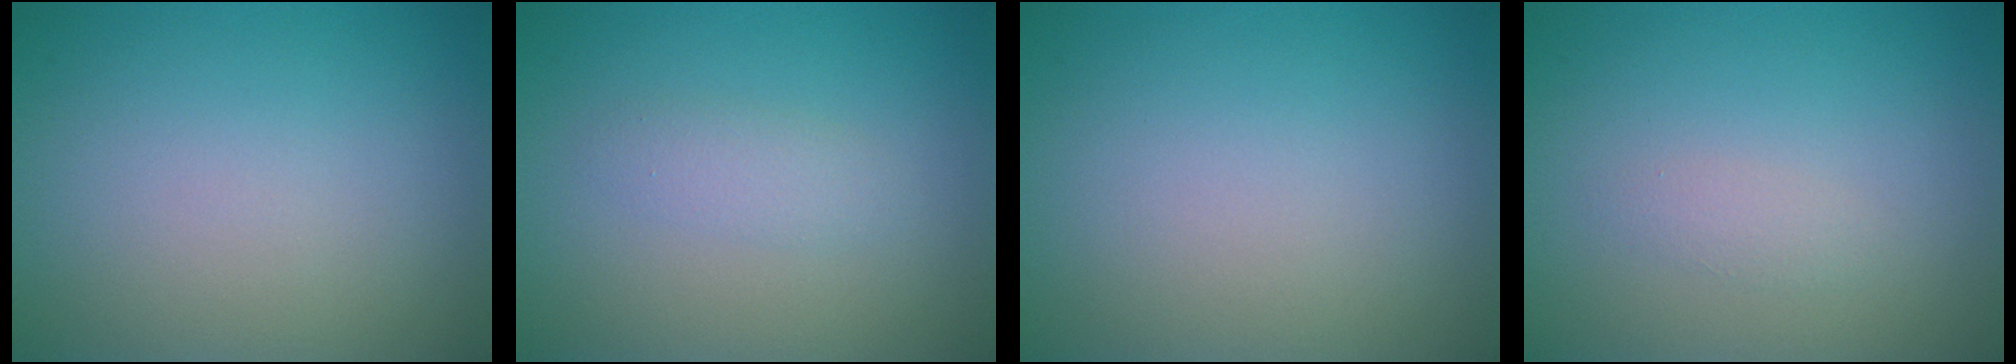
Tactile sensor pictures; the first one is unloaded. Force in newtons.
{"total": 1.5, "press": 1.5, "slide": 0.0}
{"total": 0.0}
{"total": 0.9, "press": 0.9, "slide": 0.0}